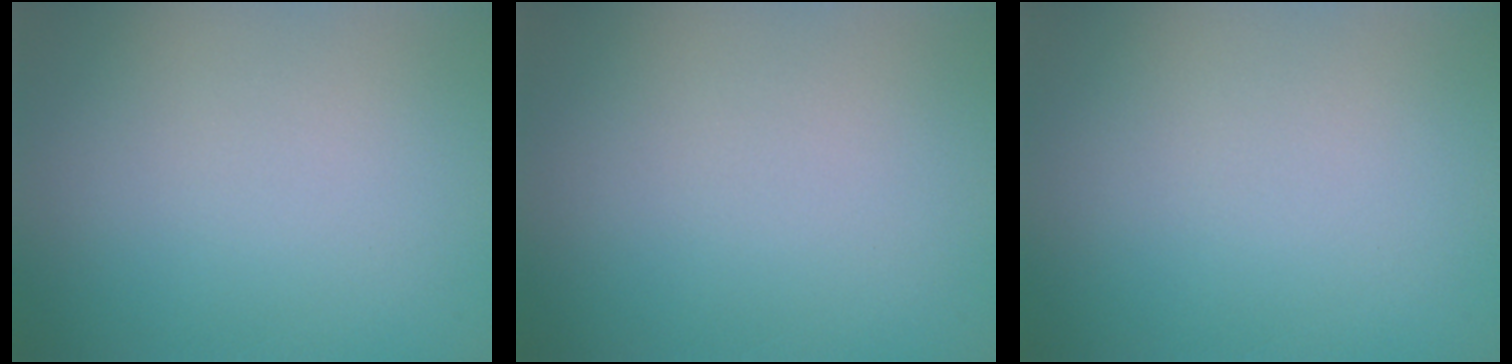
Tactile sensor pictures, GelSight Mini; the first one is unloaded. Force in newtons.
{"total": 0.0}
{"total": 0.0}